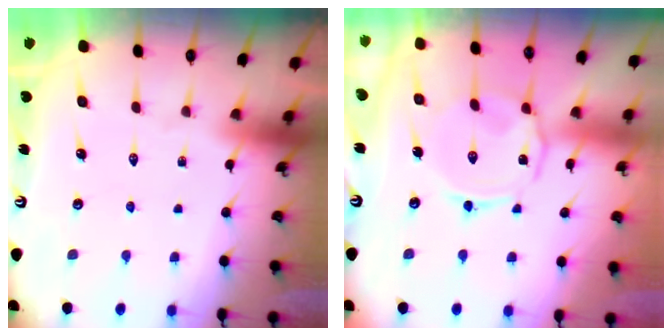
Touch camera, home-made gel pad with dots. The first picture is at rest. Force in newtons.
{"total": 5.0, "press": 5.0, "slide": 0.5}